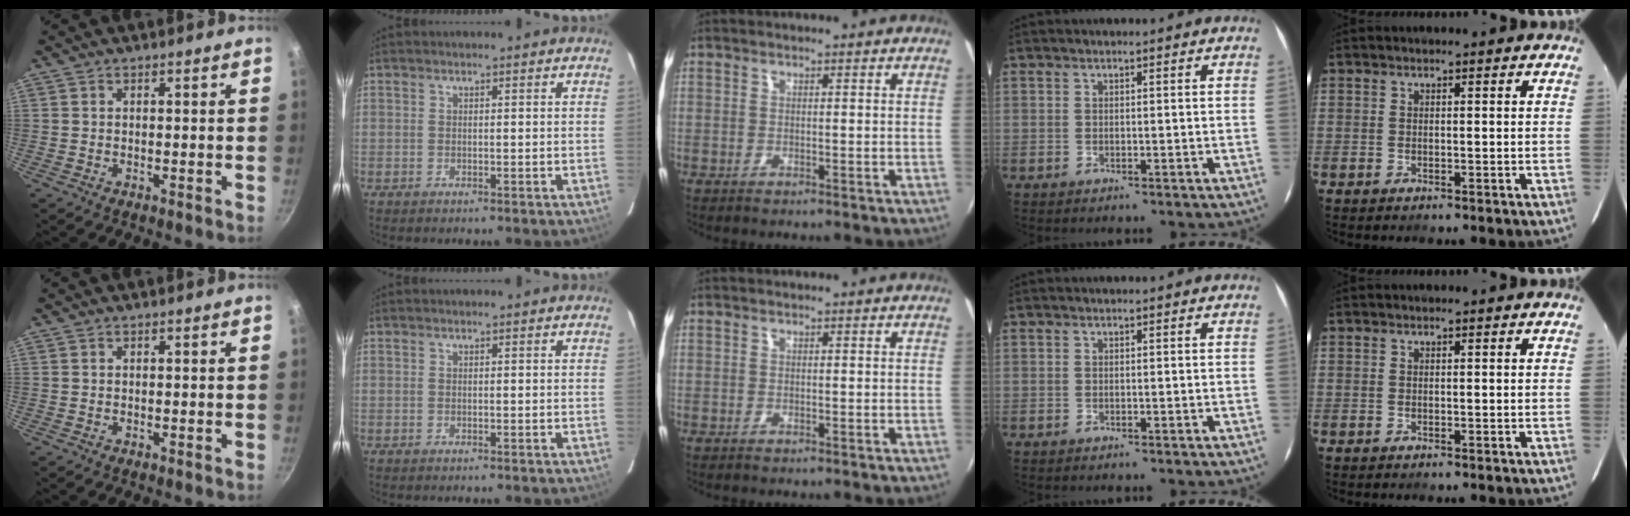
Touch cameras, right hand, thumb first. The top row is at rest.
{}